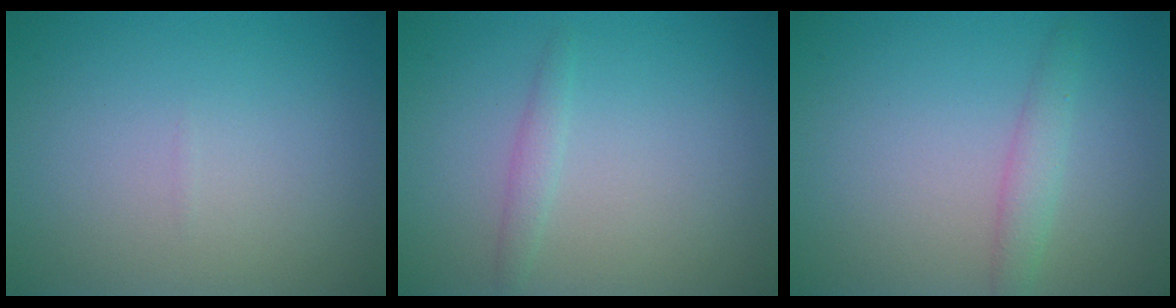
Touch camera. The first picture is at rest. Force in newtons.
{"total": 1.2, "press": 1.2, "slide": 0.1}
{"total": 1.8, "press": 1.7, "slide": 0.2}